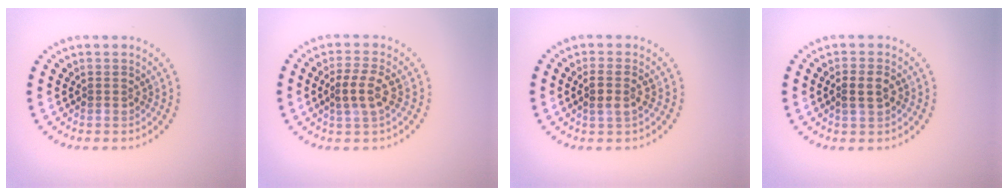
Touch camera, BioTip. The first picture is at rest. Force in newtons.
{"total": 2.8, "press": 2.7, "slide": 1.0}
{"total": 1.9, "press": 1.6, "slide": 1.0}
{"total": 2.1, "press": 2.0, "slide": 0.4}